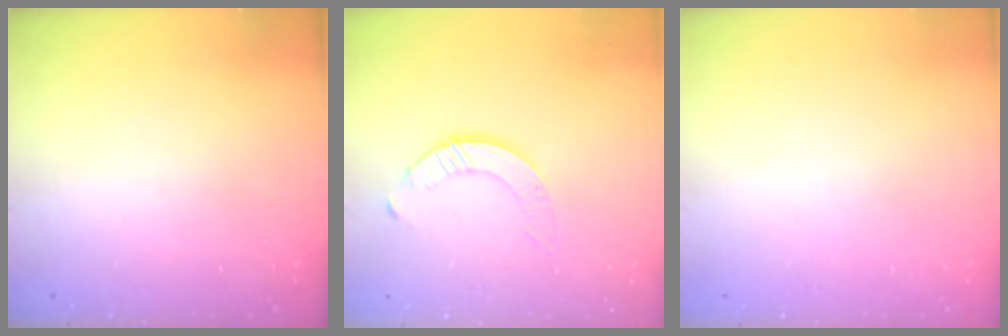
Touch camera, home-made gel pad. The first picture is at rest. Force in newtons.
{"total": 2.5, "press": 2.5, "slide": 0.3}
{"total": 0.0}